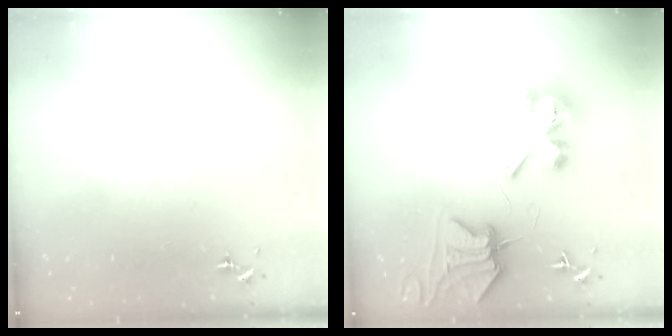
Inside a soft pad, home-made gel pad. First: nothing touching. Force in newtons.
{"total": 12.6, "press": 12.6, "slide": 1.4}